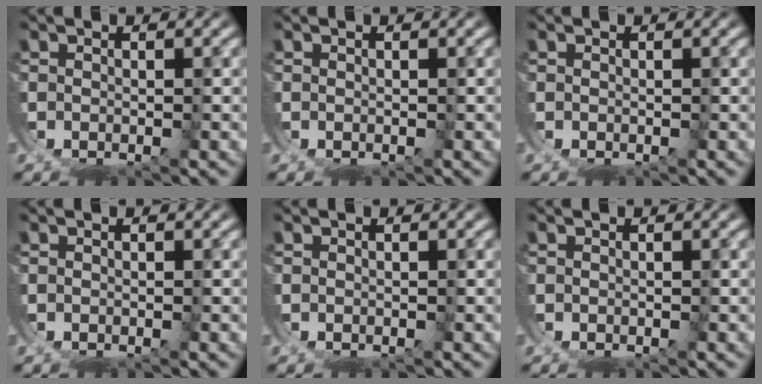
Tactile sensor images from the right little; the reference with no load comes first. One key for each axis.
{"total": 0.0}
{"total": 0.0}
{"total": 0.0}
{"total": 0.0}
{"total": 0.0}